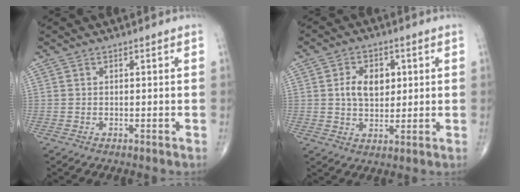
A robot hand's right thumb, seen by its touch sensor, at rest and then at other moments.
{"total": 7.4, "force": [1.4, 5.0, 5.3], "torque": [-0.069, -0.003, 0.023]}